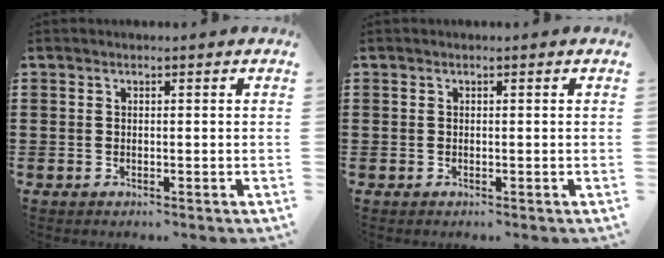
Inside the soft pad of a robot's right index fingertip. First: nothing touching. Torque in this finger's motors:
{"motor_torque": [-0.01, 0.01, 0.00, 0.00]}